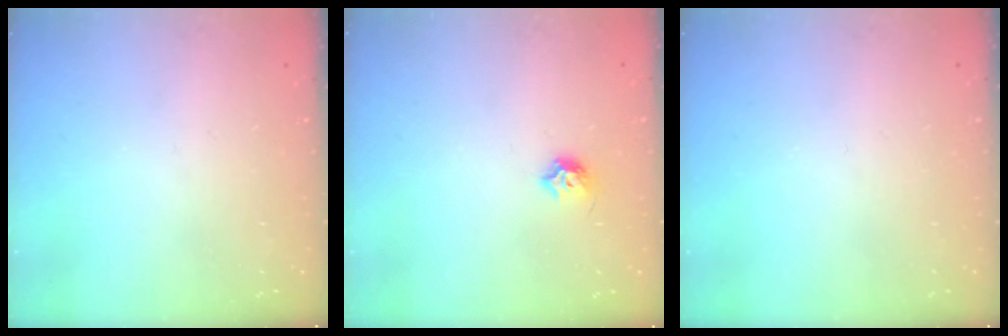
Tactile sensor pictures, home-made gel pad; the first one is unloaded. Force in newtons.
{"total": 6.2, "press": 6.1, "slide": 1.0}
{"total": 0.0}